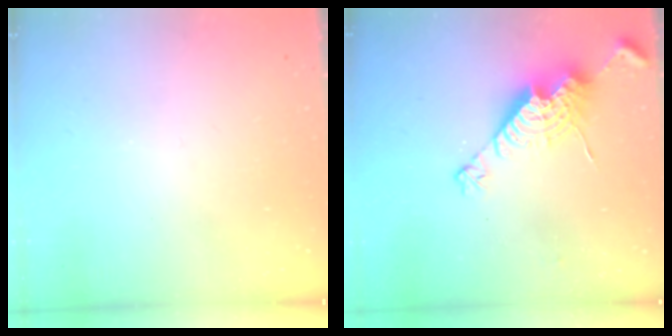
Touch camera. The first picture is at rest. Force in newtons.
{"total": 14.2, "press": 14.2, "slide": 1.2}